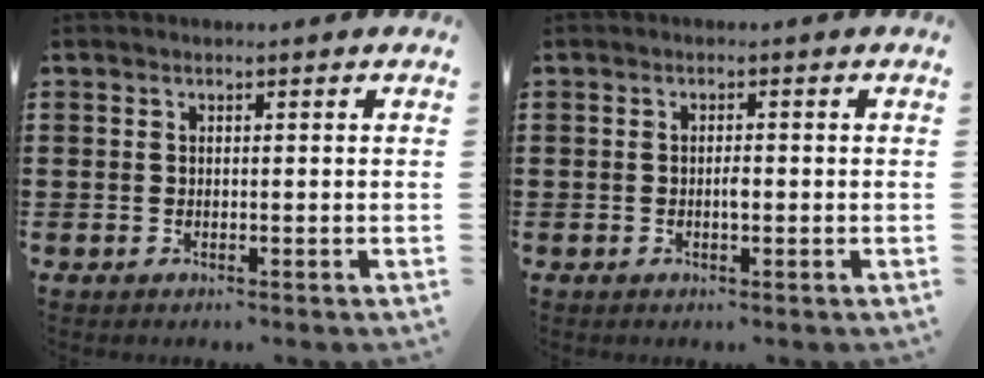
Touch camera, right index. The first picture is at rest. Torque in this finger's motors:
{"motor_torque": [0.83, -0.11, 0.09, 0.01]}